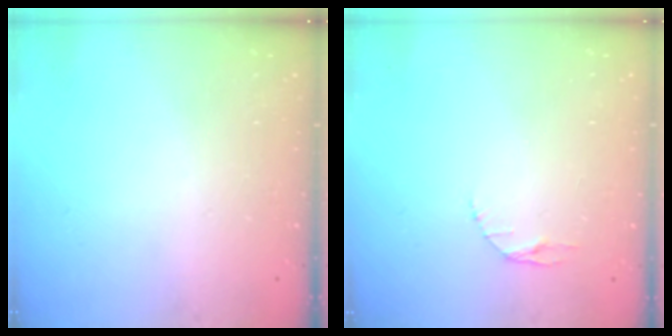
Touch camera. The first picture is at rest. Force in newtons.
{"total": 2.9, "press": 2.9, "slide": 0.4}